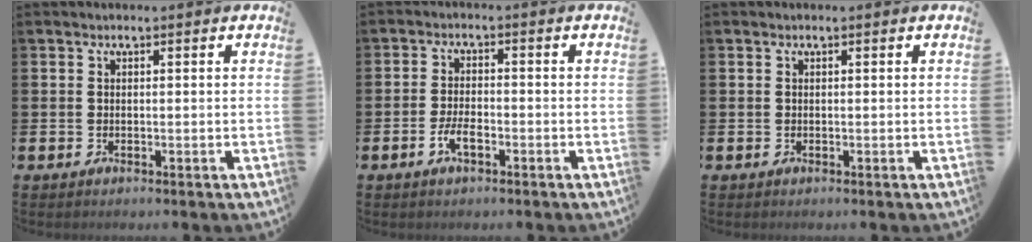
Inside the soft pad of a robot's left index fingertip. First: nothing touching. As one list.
[{"total": 3.0, "force": [-1.2, 1.2, 2.5], "torque": [-0.046, 0.000, -0.025]}, {"total": 0.0}]